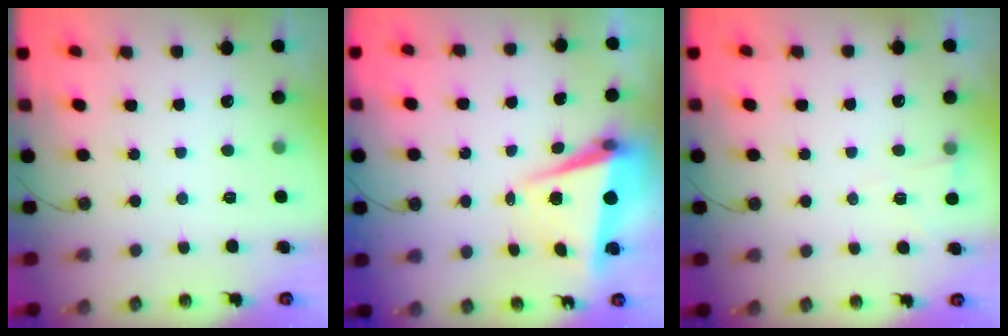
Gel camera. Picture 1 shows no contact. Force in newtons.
{"total": 5.7, "press": 5.3, "slide": 2.0}
{"total": 4.0, "press": 2.5, "slide": 3.1}